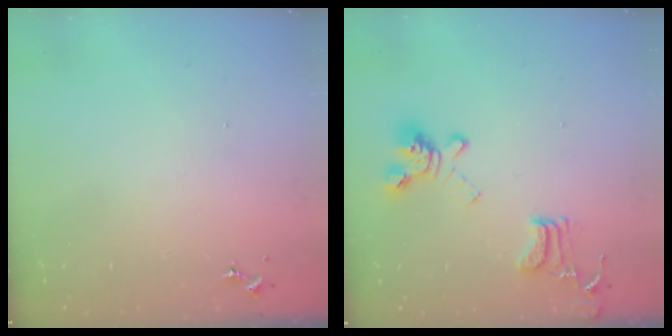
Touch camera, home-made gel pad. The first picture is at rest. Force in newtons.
{"total": 16.4, "press": 16.3, "slide": 1.5}